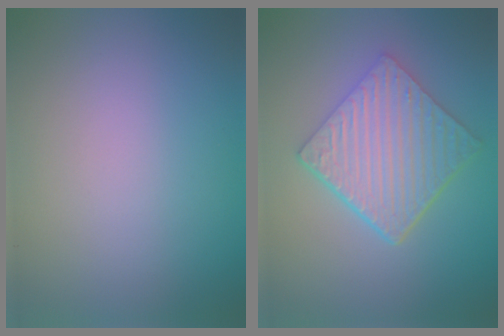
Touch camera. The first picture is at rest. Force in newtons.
{"total": 6.4, "press": 4.5, "slide": 4.7}